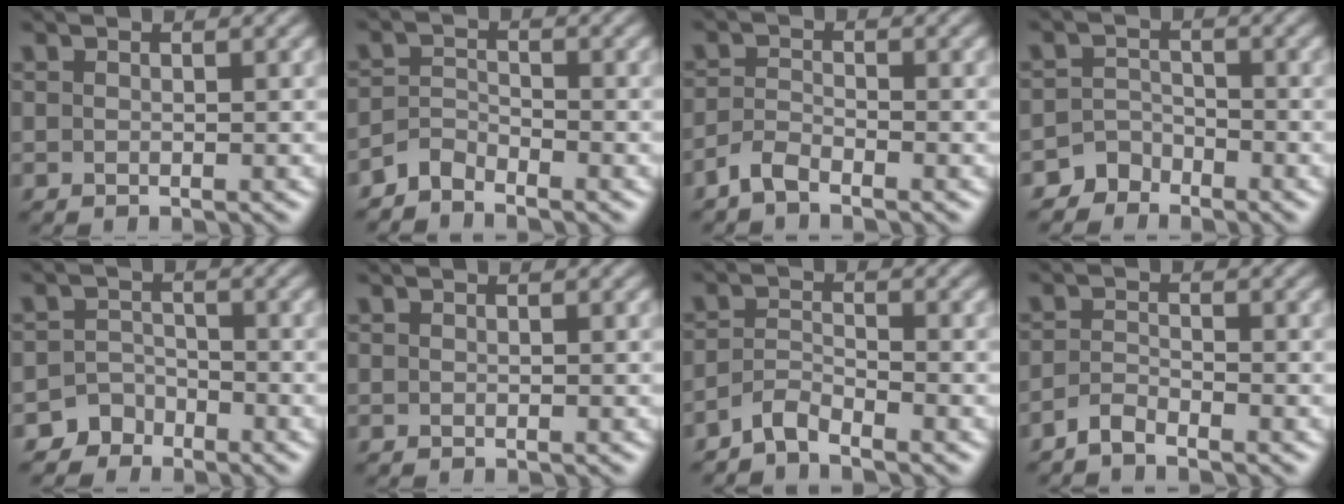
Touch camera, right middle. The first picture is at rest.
{"total": 2.2, "force": [-2.0, 0.6, 0.5], "torque": [-0.010, 0.006, -0.048]}
{"total": 2.0, "force": [-1.7, 0.5, 1.0], "torque": [-0.027, 0.003, -0.041]}
{"total": 2.3, "force": [-1.9, 1.2, -0.2], "torque": [0.012, 0.010, -0.040]}
{"total": 2.6, "force": [-2.1, 1.6, -0.2], "torque": [0.018, 0.008, -0.039]}
{"total": 0.0}
{"total": 2.3, "force": [-2.1, 0.3, 0.9], "torque": [-0.019, 0.005, -0.048]}
{"total": 1.7, "force": [-1.5, 0.3, 0.7], "torque": [-0.019, 0.003, -0.036]}